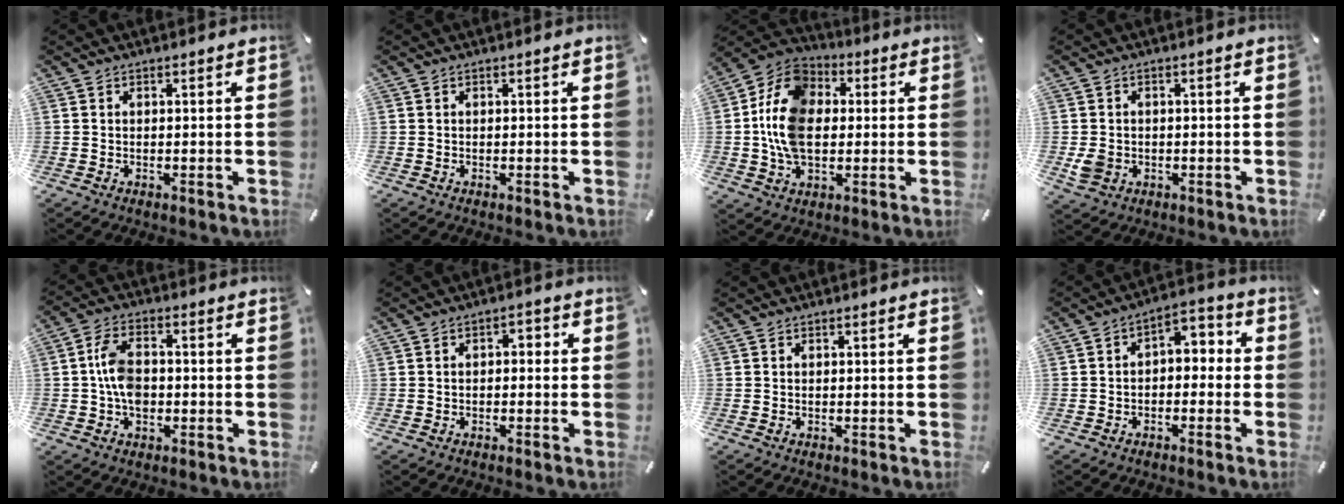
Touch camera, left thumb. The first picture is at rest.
{"total": 0.0}
{"total": 14.5, "force": [-0.5, 10.8, 9.6], "torque": [-0.226, 0.014, -0.017]}
{"total": 3.8, "force": [-0.8, 3.3, 1.6], "torque": [-0.025, 0.001, -0.014]}
{"total": 7.4, "force": [-0.8, 5.0, 5.4], "torque": [-0.100, 0.009, -0.015]}
{"total": 2.2, "force": [-1.2, 1.3, 1.4], "torque": [-0.027, 0.010, -0.026]}
{"total": 0.0}
{"total": 3.8, "force": [-1.9, 2.7, 1.9], "torque": [-0.035, 0.009, -0.042]}